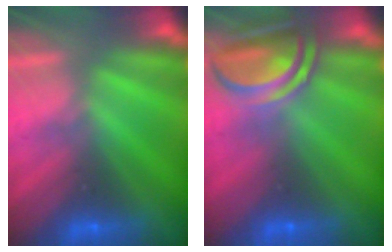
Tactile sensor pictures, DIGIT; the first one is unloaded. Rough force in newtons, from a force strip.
{"total": 7.5}